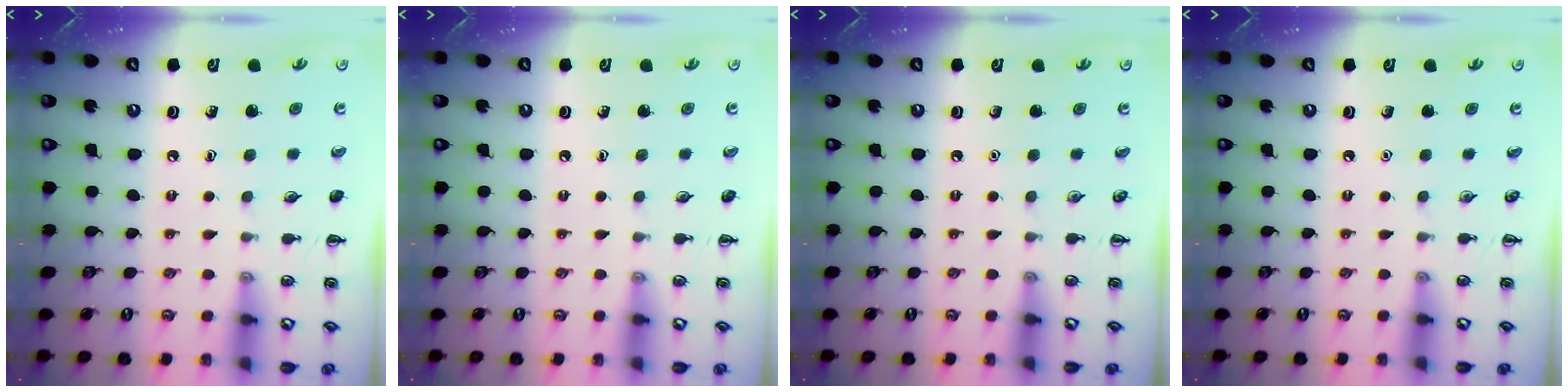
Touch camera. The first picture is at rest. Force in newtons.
{"total": 0.0}
{"total": 0.0}
{"total": 0.0}